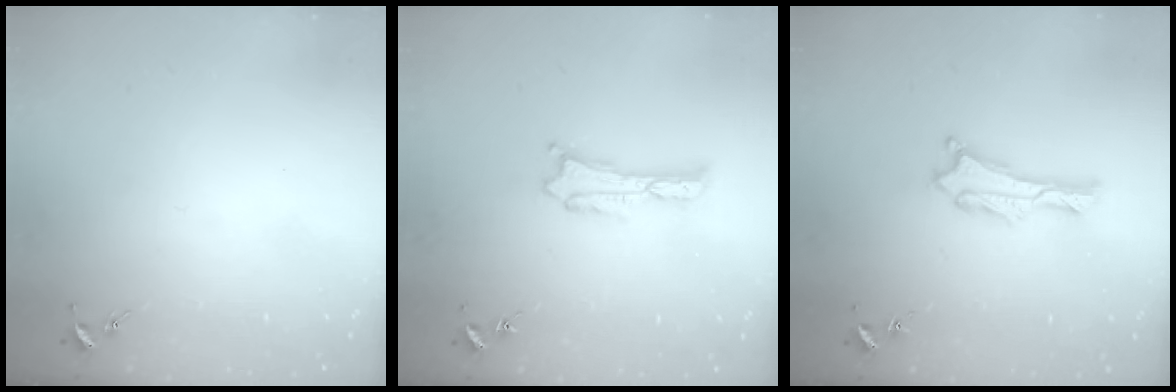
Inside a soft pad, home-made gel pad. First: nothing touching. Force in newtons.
{"total": 0.5, "press": 0.5, "slide": 0.2}
{"total": 0.8, "press": 0.7, "slide": 0.2}